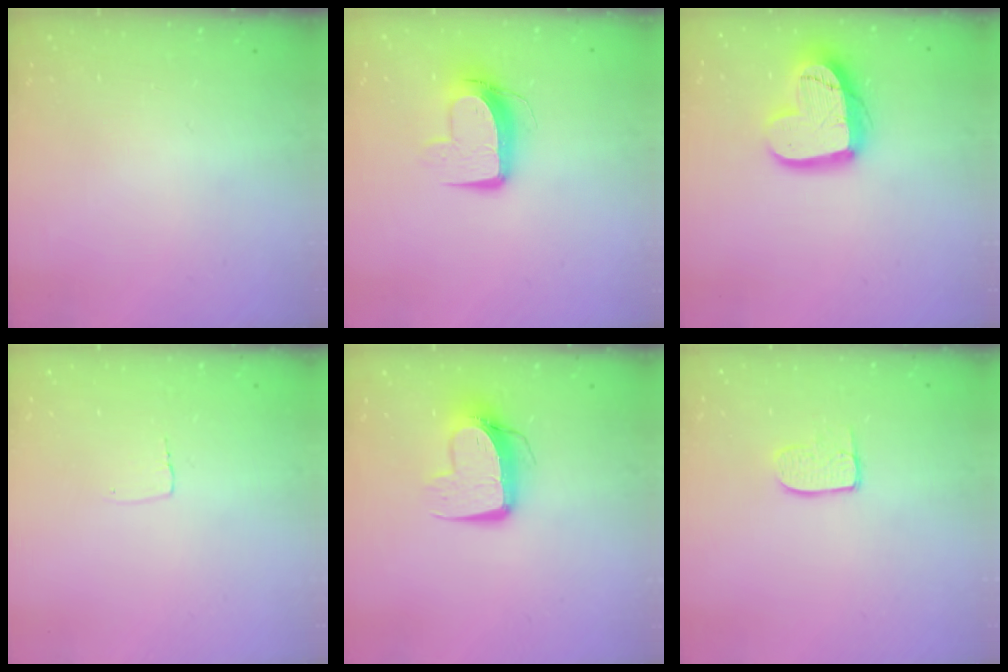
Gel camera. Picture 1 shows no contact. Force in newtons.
{"total": 10.3, "press": 10.3, "slide": 0.8}
{"total": 16.1, "press": 16.1, "slide": 1.0}
{"total": 2.6, "press": 2.6, "slide": 0.1}
{"total": 10.2, "press": 10.1, "slide": 1.1}
{"total": 6.7, "press": 6.7, "slide": 0.4}